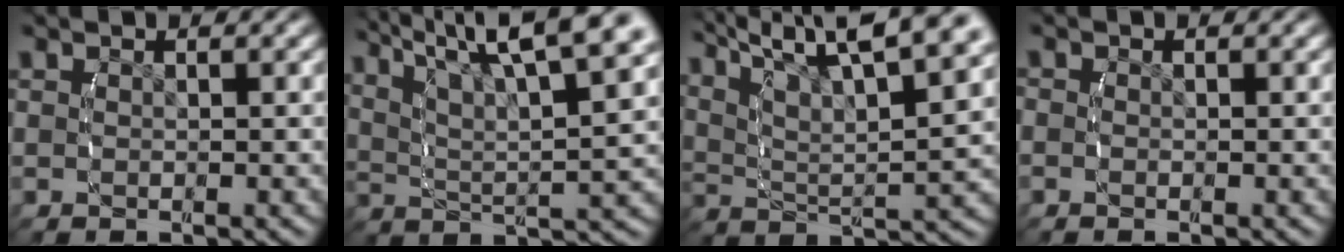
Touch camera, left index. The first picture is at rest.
{"total": 9.8, "force": [5.0, 4.4, 7.2], "torque": [-0.115, 0.003, 0.071]}
{"total": 10.4, "force": [5.3, 4.9, 7.5], "torque": [-0.121, 0.003, 0.075]}
{"total": 1.2, "force": [-0.3, 1.1, 0.4], "torque": [-0.019, -0.010, -0.008]}